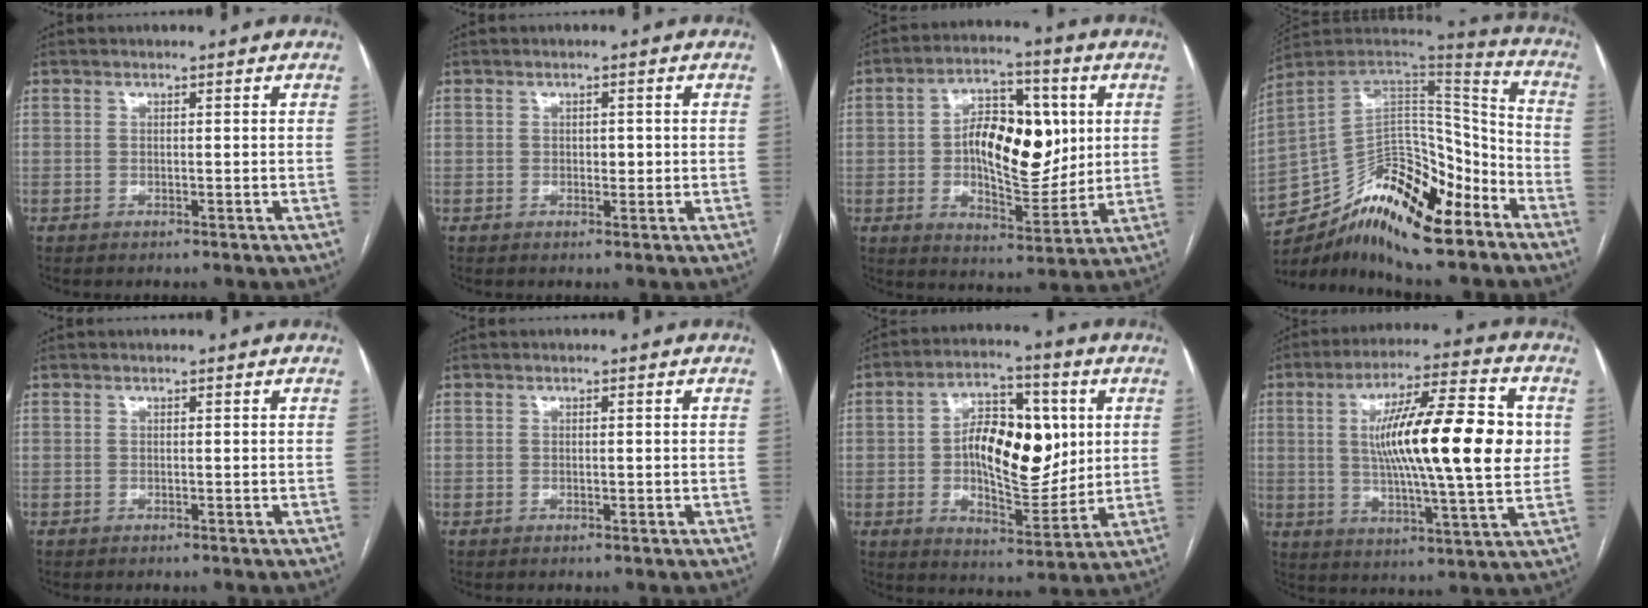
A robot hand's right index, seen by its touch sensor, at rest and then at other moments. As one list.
[{"total": 1.4, "force": [0.0, 0.9, 1.0], "torque": [-0.013, 0.002, 0.000]}, {"total": 14.3, "force": [1.6, 6.6, 12.6], "torque": [-0.208, 0.020, 0.032]}, {"total": 21.9, "force": [-15.5, 6.8, 13.9], "torque": [-0.232, 0.035, -0.262]}, {"total": 0.0}, {"total": 0.5, "force": [0.0, 0.3, 0.4], "torque": [-0.005, -0.001, 0.002]}, {"total": 14.6, "force": [1.6, 6.6, 13.0], "torque": [-0.216, 0.019, 0.032]}, {"total": 19.4, "force": [2.3, 2.4, 19.1], "torque": [-0.313, 0.011, 0.030]}]